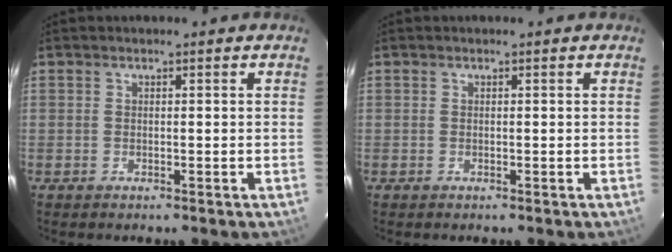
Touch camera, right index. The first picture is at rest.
{"total": 0.0}